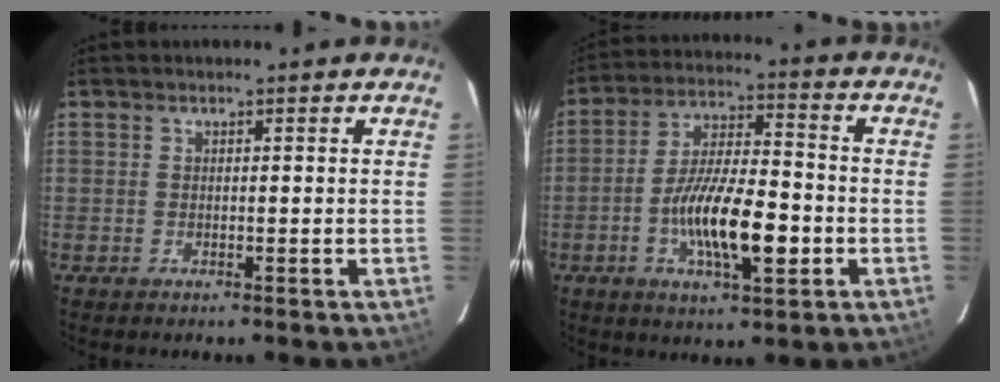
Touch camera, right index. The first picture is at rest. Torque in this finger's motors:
{"motor_torque": [0.53, -0.14, 0.73, 0.21]}